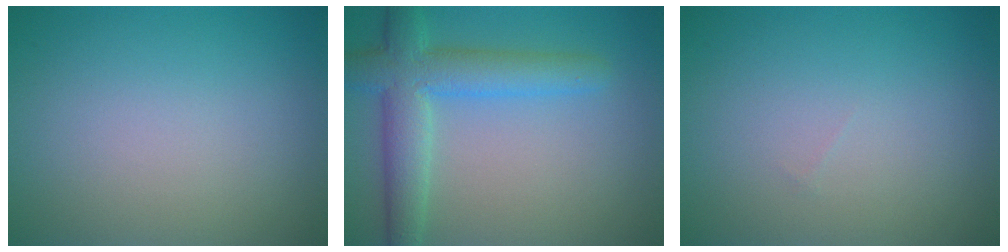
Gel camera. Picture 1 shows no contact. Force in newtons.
{"total": 5.8, "press": 5.8, "slide": 0.3}
{"total": 0.0}